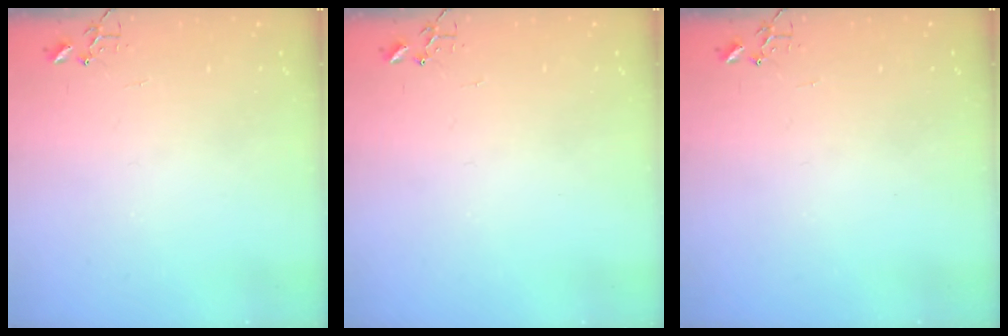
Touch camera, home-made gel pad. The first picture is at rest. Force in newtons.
{"total": 0.0}
{"total": 0.0}